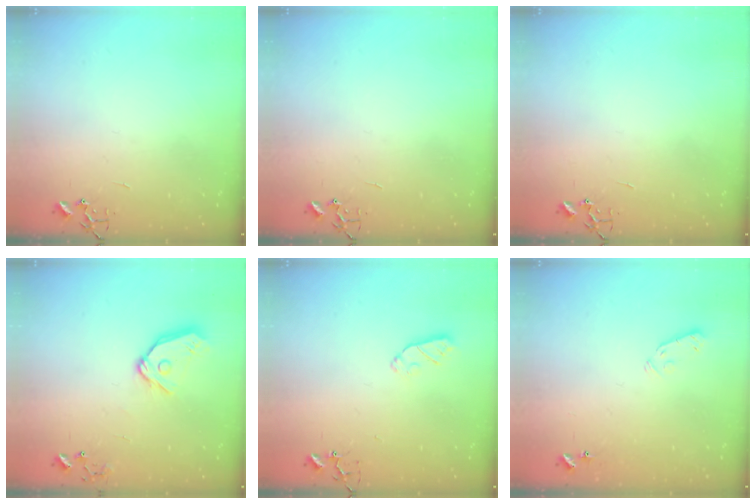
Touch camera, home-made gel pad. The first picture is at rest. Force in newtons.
{"total": 0.0}
{"total": 0.0}
{"total": 12.2, "press": 12.1, "slide": 1.5}
{"total": 5.2, "press": 5.2, "slide": 0.7}
{"total": 4.1, "press": 4.1, "slide": 0.6}